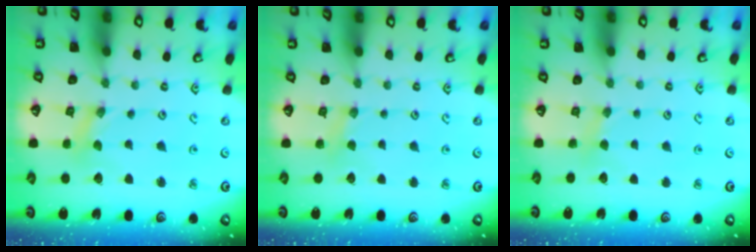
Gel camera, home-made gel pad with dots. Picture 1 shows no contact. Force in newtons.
{"total": 2.3, "press": 2.2, "slide": 0.5}
{"total": 1.9, "press": 1.9, "slide": 0.3}